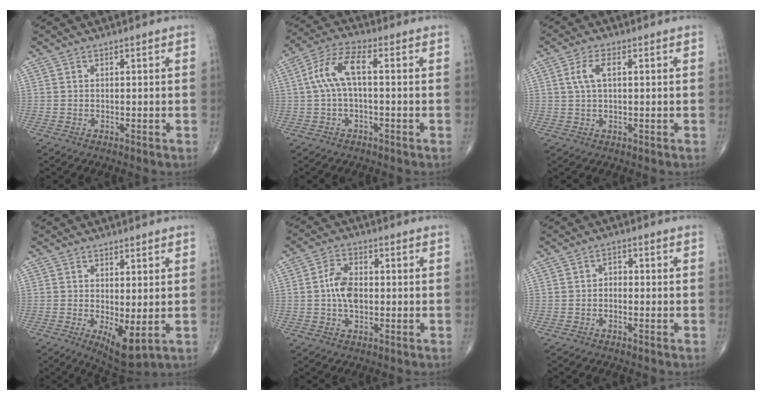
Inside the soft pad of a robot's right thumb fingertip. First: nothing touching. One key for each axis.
{"total": 7.9, "fx": 0.4, "fy": 2.9, "fz": 7.4, "tx": -0.166, "ty": 0.032, "tz": 0.002}
{"total": 4.0, "fx": 0.9, "fy": 1.8, "fz": 3.5, "tx": -0.080, "ty": 0.010, "tz": 0.018}
{"total": 6.5, "fx": -0.9, "fy": 2.4, "fz": 5.9, "tx": -0.090, "ty": -0.017, "tz": -0.005}
{"total": 6.2, "fx": -0.2, "fy": 3.8, "fz": 4.9, "tx": -0.089, "ty": 0.012, "tz": -0.011}
{"total": 1.8, "fx": -0.6, "fy": 1.3, "fz": 1.0, "tx": -0.005, "ty": 0.010, "tz": -0.017}